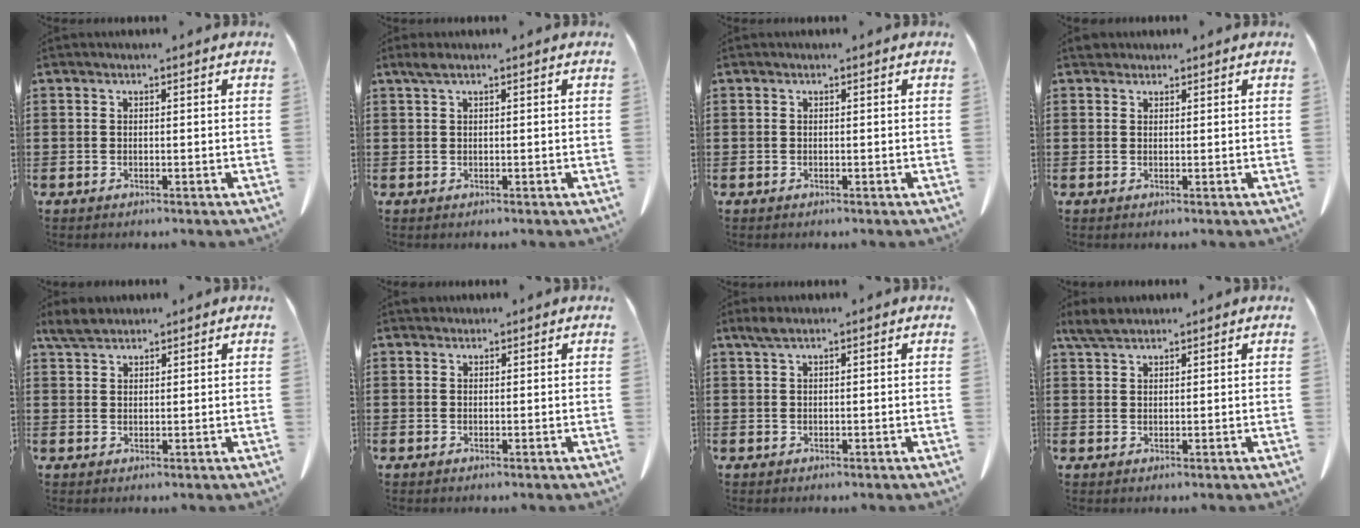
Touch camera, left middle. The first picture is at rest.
{"total": 0.8, "force": [0.4, 0.1, 0.7], "torque": [-0.016, 0.002, 0.006]}
{"total": 0.0}
{"total": 1.5, "force": [1.3, 0.7, 0.2], "torque": [-0.009, 0.005, 0.026]}
{"total": 3.4, "force": [2.8, 1.1, 1.5], "torque": [-0.037, 0.004, 0.054]}
{"total": 0.8, "force": [0.7, 0.4, 0.0], "torque": [-0.002, 0.003, 0.014]}
{"total": 1.4, "force": [0.9, 0.2, 1.1], "torque": [-0.025, 0.001, 0.016]}
{"total": 3.3, "force": [2.6, 1.0, 1.8], "torque": [-0.041, 0.003, 0.049]}